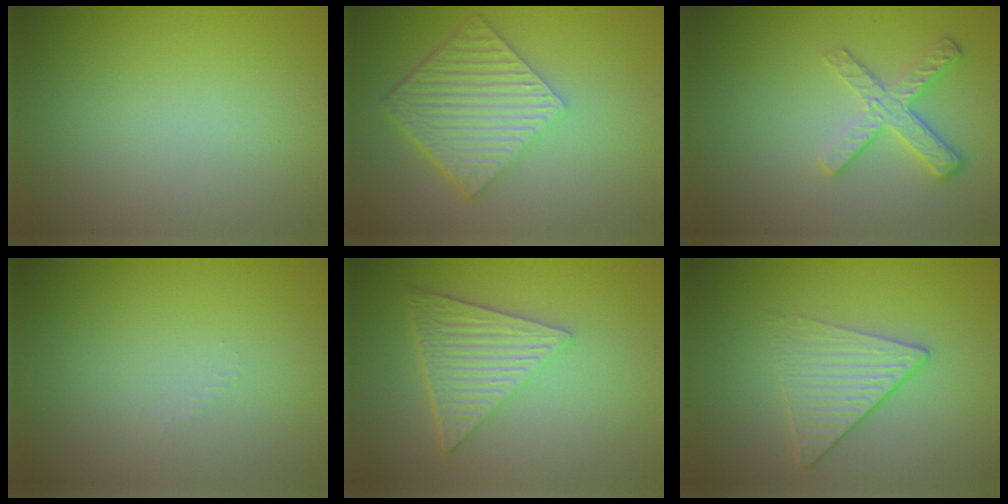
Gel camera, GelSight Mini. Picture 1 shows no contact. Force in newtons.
{"total": 6.4, "press": 4.4, "slide": 4.6}
{"total": 3.0, "press": 2.3, "slide": 1.9}
{"total": 0.5, "press": 0.5, "slide": 0.2}
{"total": 6.4, "press": 4.5, "slide": 4.5}
{"total": 3.3, "press": 2.8, "slide": 1.8}